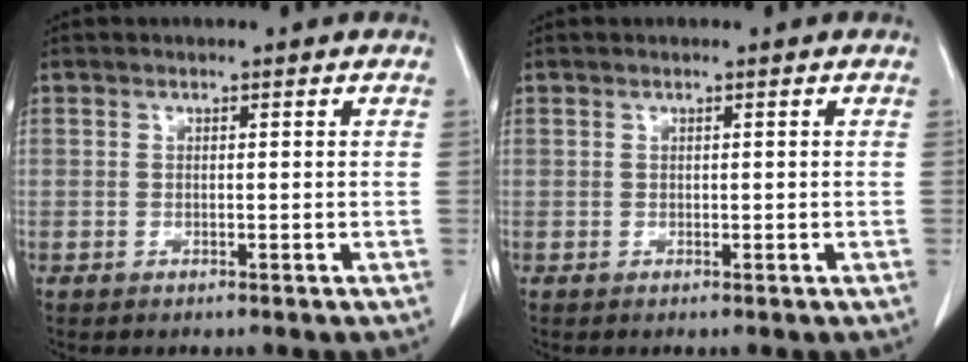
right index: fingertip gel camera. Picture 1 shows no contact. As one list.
[{"total": 0.0}]